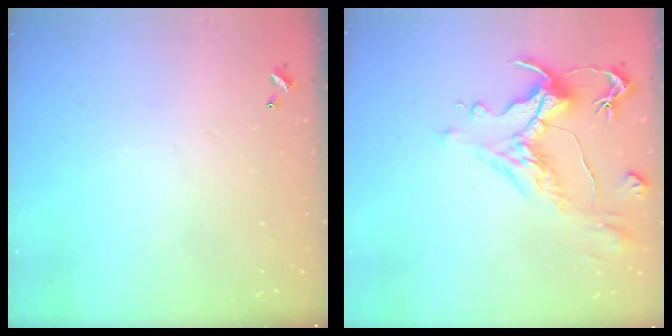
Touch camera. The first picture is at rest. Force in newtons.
{"total": 2.0, "press": 1.2, "slide": 1.6}